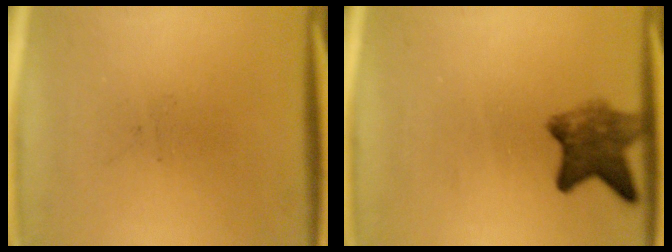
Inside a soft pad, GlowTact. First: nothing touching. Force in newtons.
{"total": 6.2}